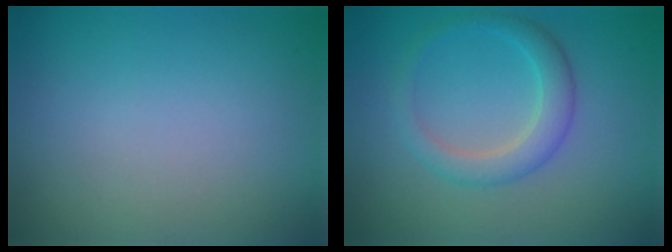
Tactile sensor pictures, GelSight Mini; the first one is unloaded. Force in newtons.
{"total": 3.0, "press": 3.0, "slide": 0.2}